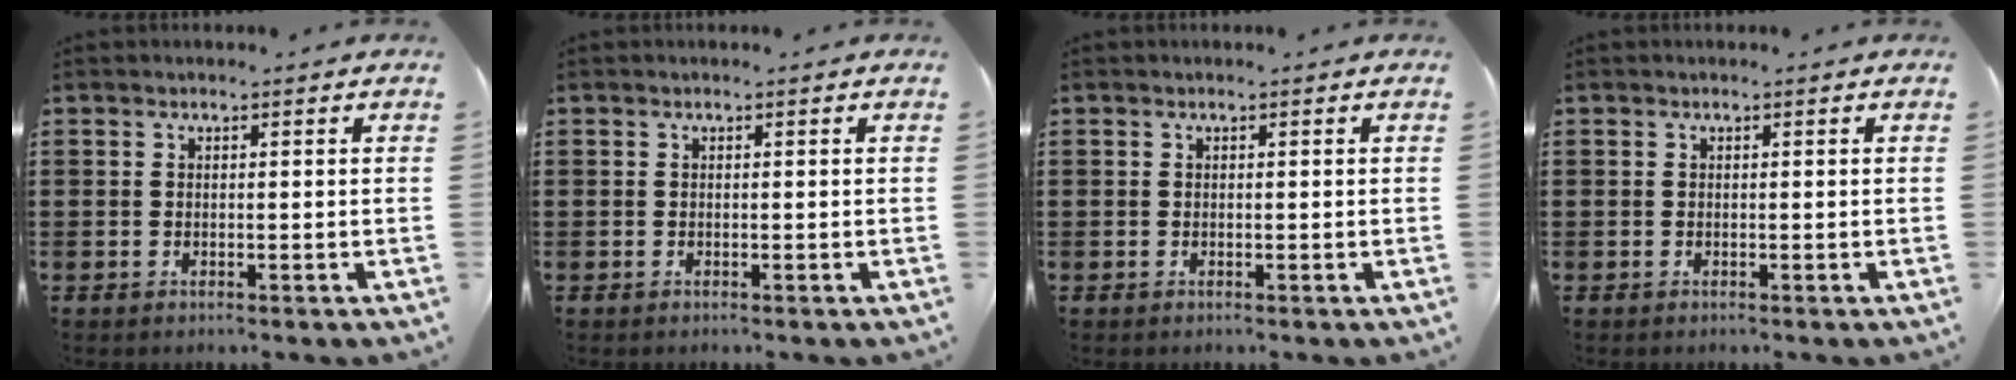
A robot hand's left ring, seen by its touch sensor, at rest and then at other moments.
{"total": 0.0}
{"total": 0.0}
{"total": 0.0}